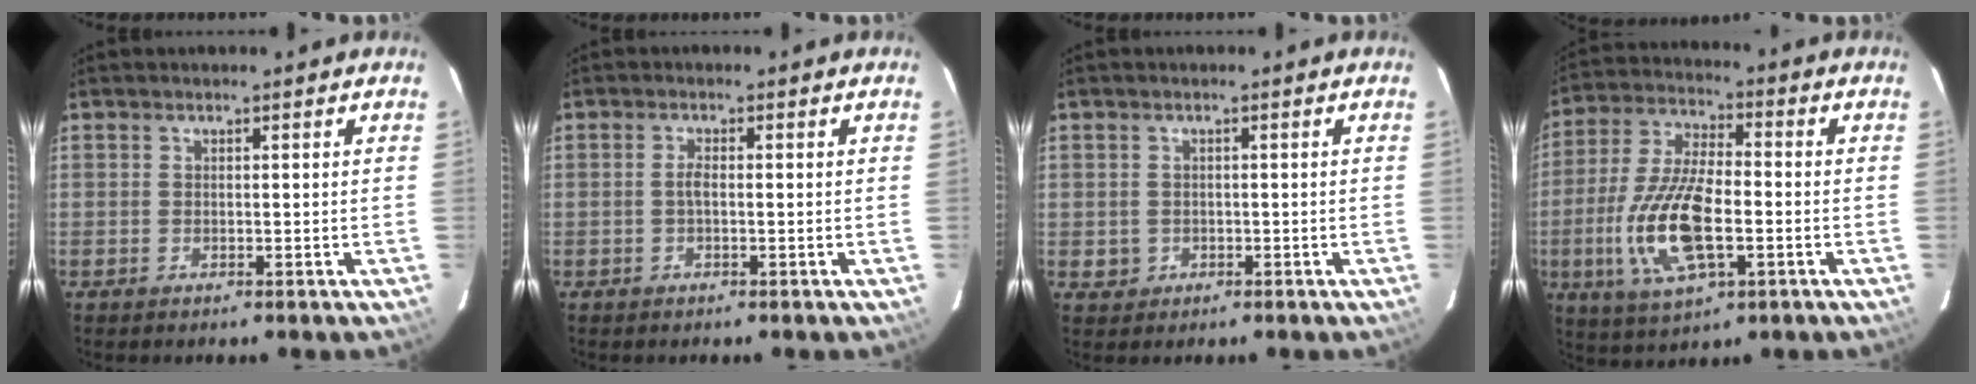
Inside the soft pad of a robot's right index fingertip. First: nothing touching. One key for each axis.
{"total": 1.5, "fx": -0.2, "fy": 0.3, "fz": 1.4, "tx": -0.028, "ty": 0.003, "tz": -0.007}
{"total": 2.4, "fx": -0.3, "fy": 2.3, "fz": 0.3, "tx": -0.006, "ty": 0.003, "tz": 0.001}
{"total": 15.5, "fx": -3.8, "fy": 6.2, "fz": 13.7, "tx": -0.292, "ty": -0.008, "tz": -0.070}